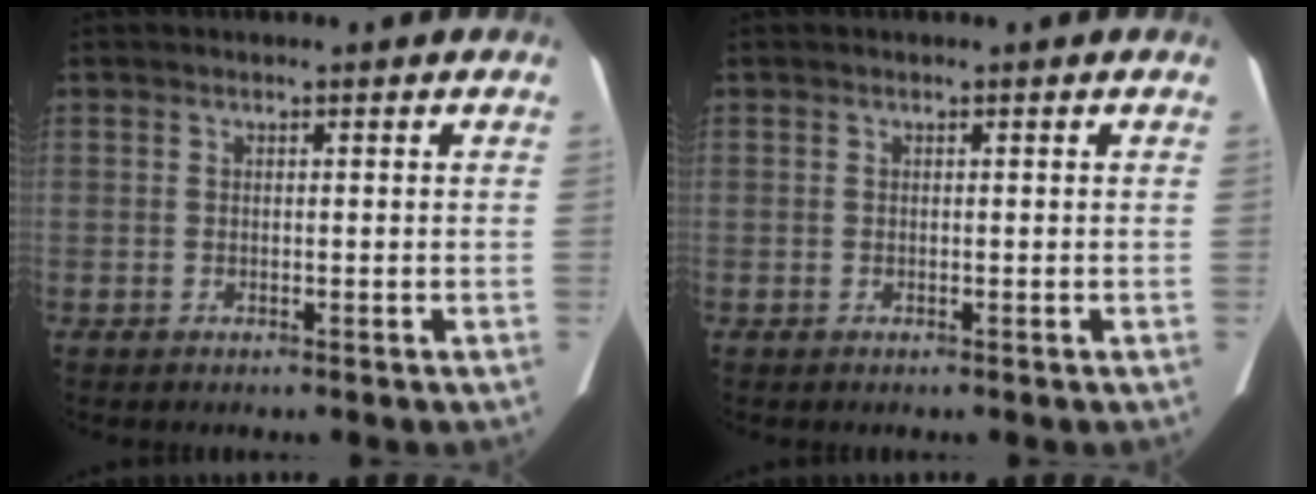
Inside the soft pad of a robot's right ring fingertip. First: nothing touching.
{"total": 0.0}